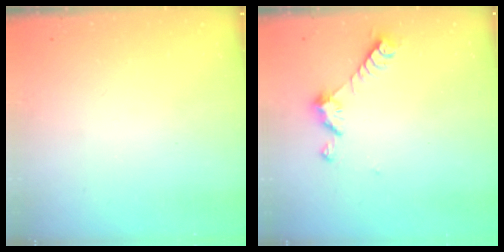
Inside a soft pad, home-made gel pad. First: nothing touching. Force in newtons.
{"total": 7.2, "press": 7.2, "slide": 0.5}